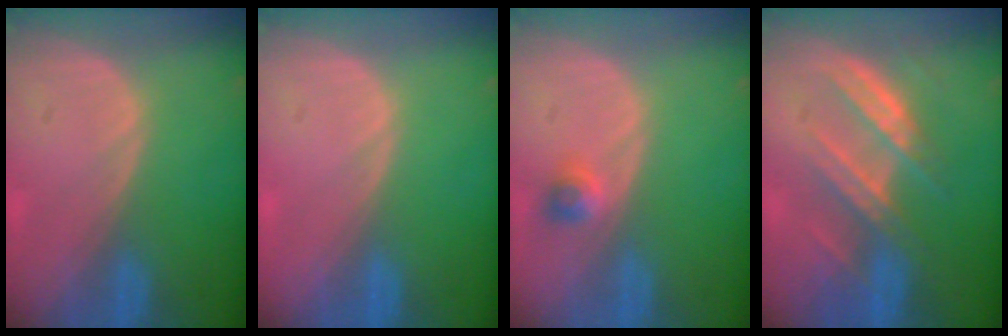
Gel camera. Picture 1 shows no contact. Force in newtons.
{"total": 0.0}
{"total": 2.4, "press": 2.0, "slide": 1.2}
{"total": 7.2, "press": 7.0, "slide": 1.6}